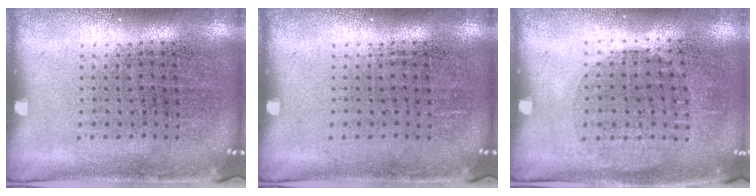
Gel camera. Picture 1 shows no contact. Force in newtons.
{"total": 0.0}
{"total": 1.0, "press": 0.9, "slide": 0.3}